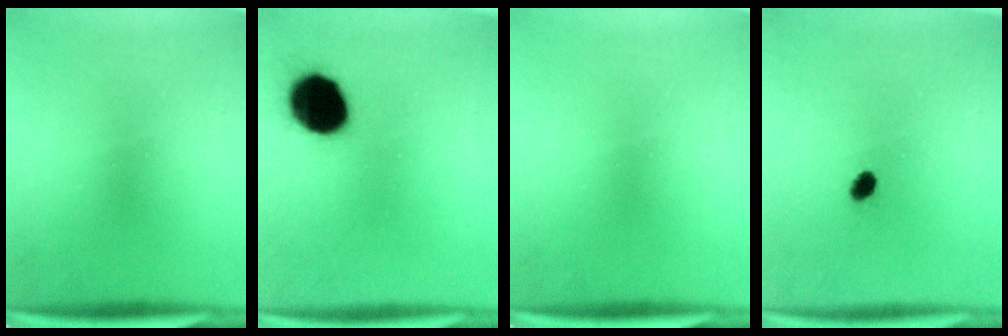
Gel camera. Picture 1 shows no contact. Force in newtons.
{"total": 14.0}
{"total": 0.0}
{"total": 1.7}